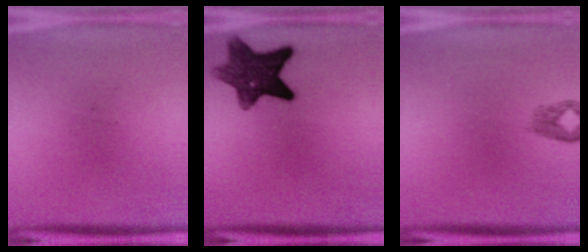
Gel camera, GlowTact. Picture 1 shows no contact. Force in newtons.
{"total": 10.1}
{"total": 1.4}